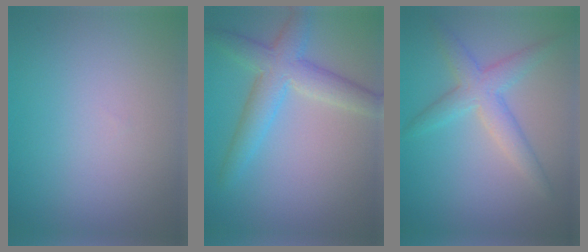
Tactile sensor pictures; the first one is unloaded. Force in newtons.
{"total": 4.8, "press": 4.8, "slide": 0.2}
{"total": 3.6, "press": 3.6, "slide": 0.1}